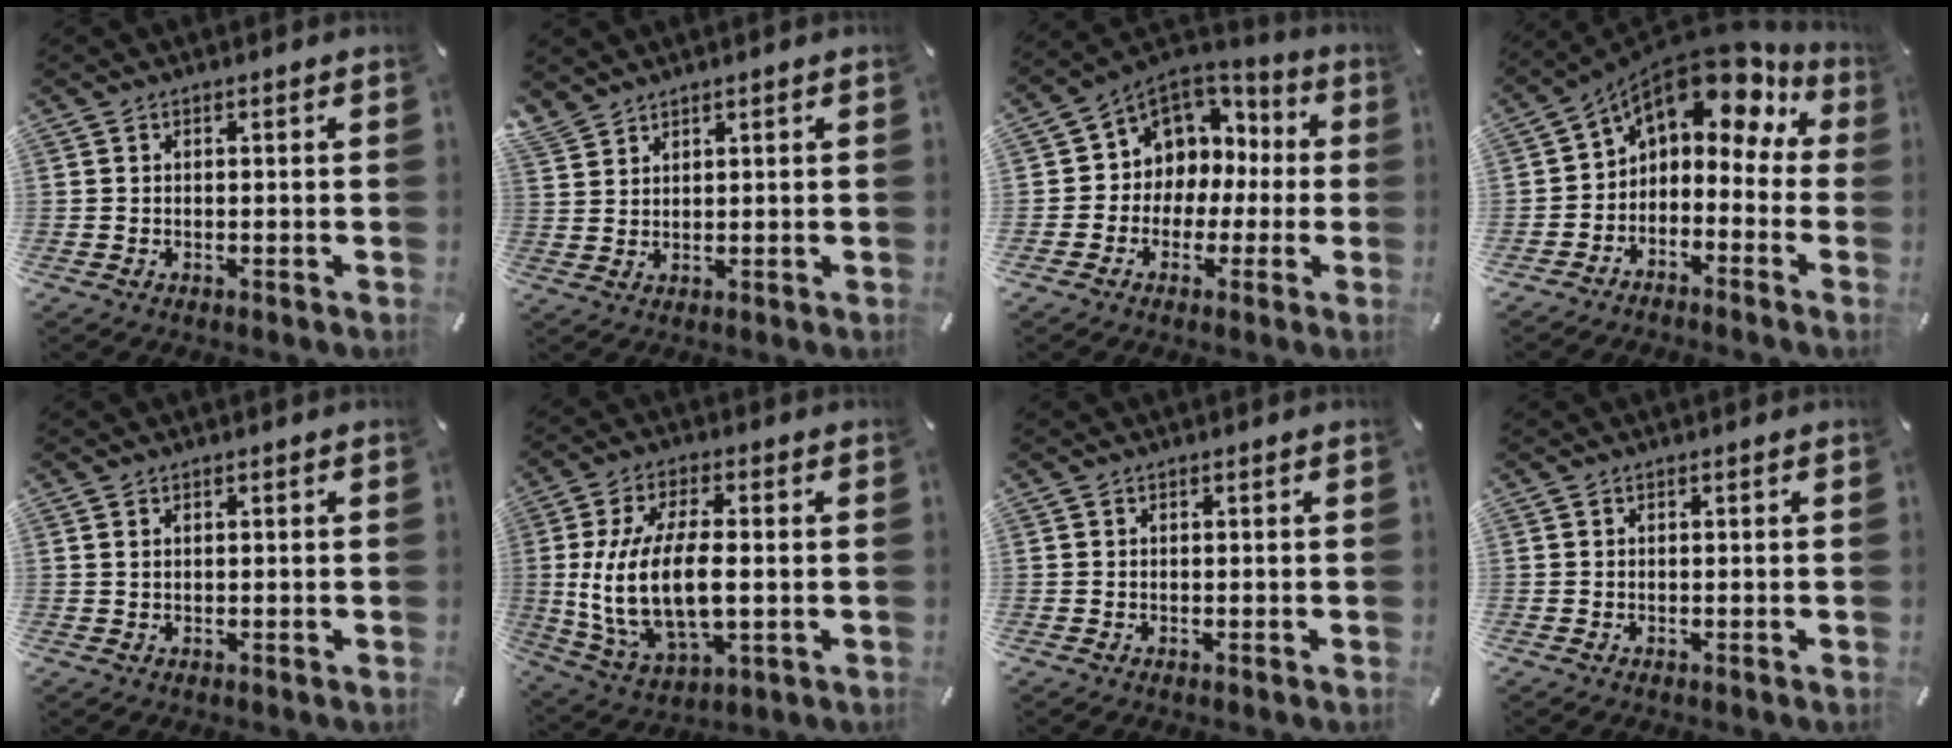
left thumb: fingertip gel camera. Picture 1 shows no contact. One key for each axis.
{"total": 3.4, "fx": 3.0, "fy": 1.4, "fz": 0.7, "tx": -0.019, "ty": -0.010, "tz": 0.060}
{"total": 7.6, "fx": 0.6, "fy": 7.5, "fz": 0.4, "tx": -0.023, "ty": -0.024, "tz": 0.016}
{"total": 10.2, "fx": 6.1, "fy": 5.5, "fz": 6.1, "tx": -0.096, "ty": -0.047, "tz": 0.101}
{"total": 0.7, "fx": 0.3, "fy": 0.4, "fz": 0.4, "tx": -0.009, "ty": 0.004, "tz": 0.006}
{"total": 15.9, "fx": 0.1, "fy": 8.2, "fz": 13.6, "tx": -0.302, "ty": -0.011, "tz": -0.001}
{"total": 0.0}
{"total": 0.0}